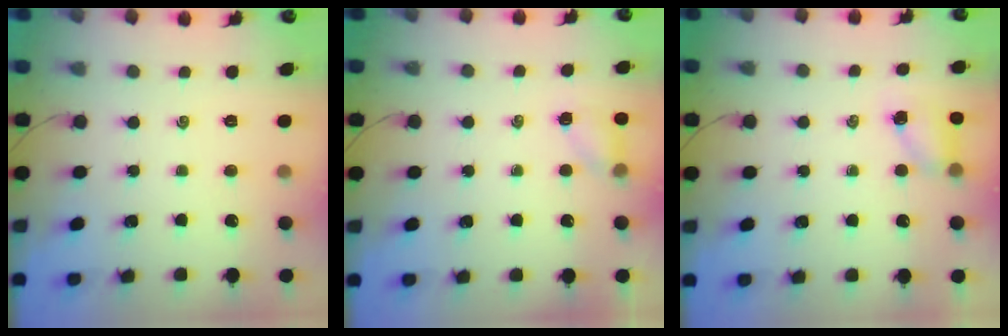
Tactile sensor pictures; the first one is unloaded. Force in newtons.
{"total": 4.6, "press": 4.4, "slide": 1.3}
{"total": 4.6, "press": 4.6, "slide": 0.7}